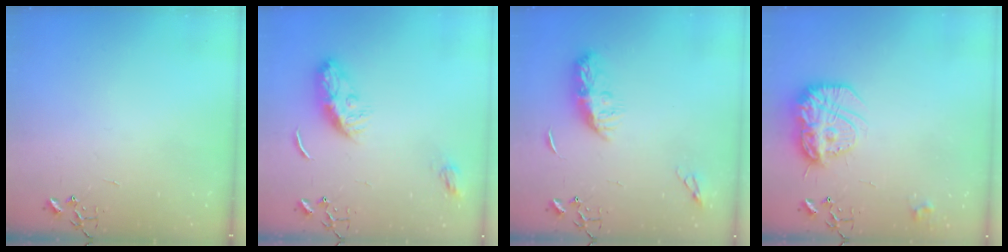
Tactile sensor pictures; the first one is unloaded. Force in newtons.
{"total": 10.6, "press": 10.5, "slide": 0.7}
{"total": 9.8, "press": 9.8, "slide": 0.5}
{"total": 17.7, "press": 17.6, "slide": 1.8}